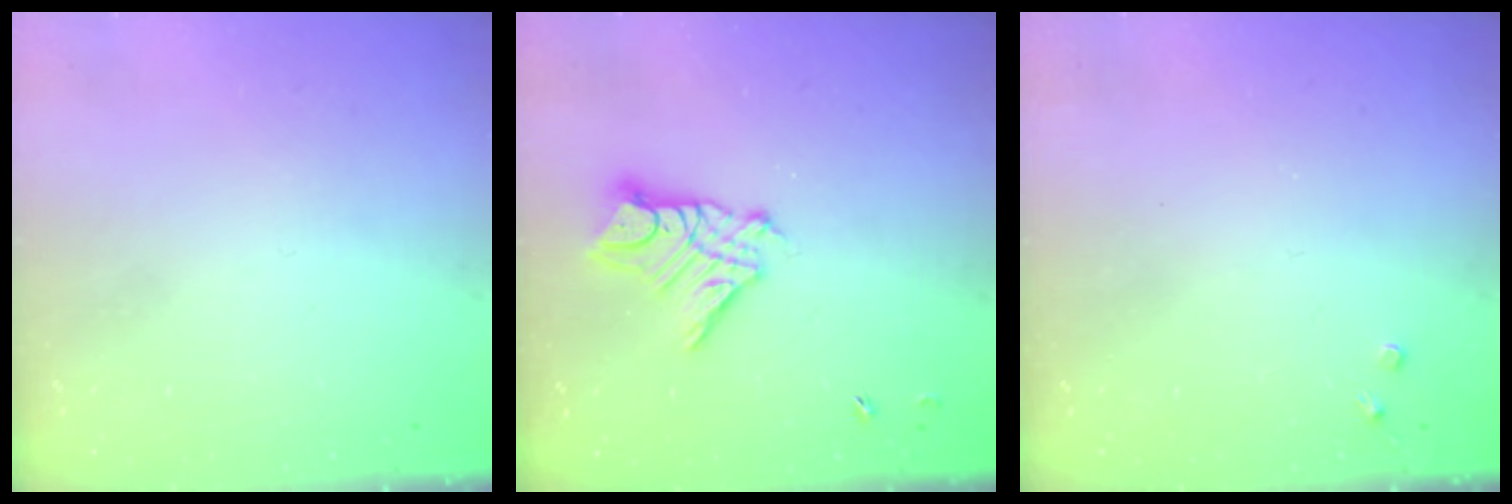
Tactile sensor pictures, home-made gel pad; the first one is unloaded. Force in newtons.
{"total": 10.7, "press": 10.7, "slide": 0.8}
{"total": 2.7, "press": 2.7, "slide": 0.4}